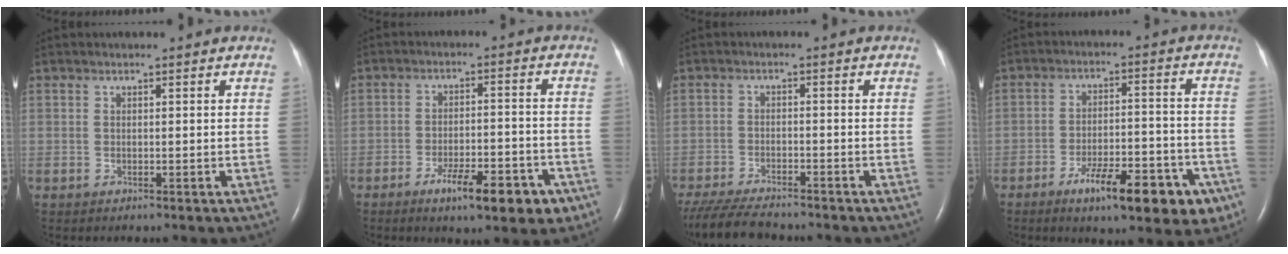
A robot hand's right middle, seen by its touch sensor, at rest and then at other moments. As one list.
[{"total": 9.9, "force": [-5.8, 2.6, 7.6], "torque": [-0.109, 0.000, -0.082]}, {"total": 10.4, "force": [-9.1, 1.7, 4.6], "torque": [-0.083, -0.024, -0.149]}, {"total": 13.8, "force": [-7.9, 3.9, 10.6], "torque": [-0.132, 0.010, -0.109]}]